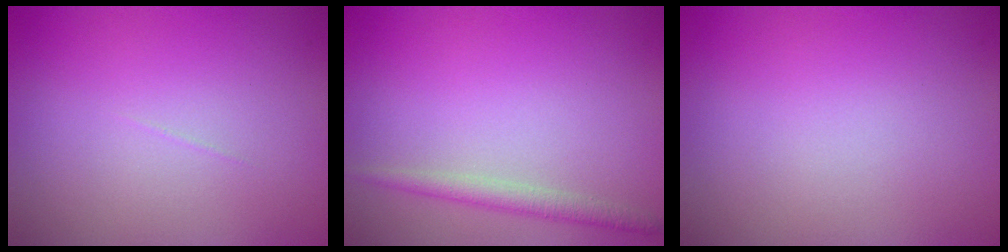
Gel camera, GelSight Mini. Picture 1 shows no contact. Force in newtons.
{"total": 1.9, "press": 1.9, "slide": 0.0}
{"total": 0.0}